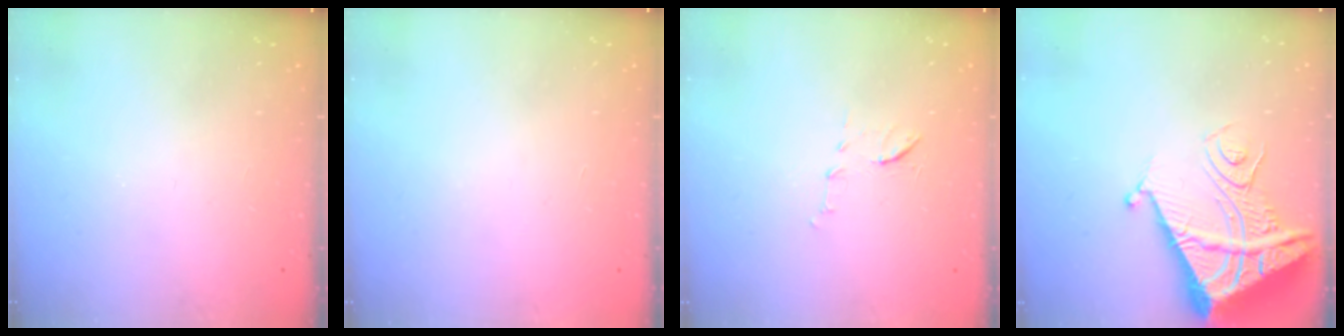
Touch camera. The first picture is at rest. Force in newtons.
{"total": 1.5, "press": 1.5, "slide": 0.1}
{"total": 6.1, "press": 5.9, "slide": 1.5}
{"total": 11.4, "press": 11.3, "slide": 1.3}